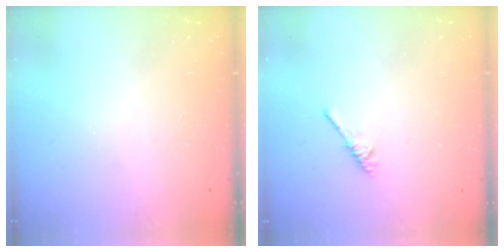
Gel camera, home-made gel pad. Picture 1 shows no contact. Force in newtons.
{"total": 1.9, "press": 1.9, "slide": 0.4}